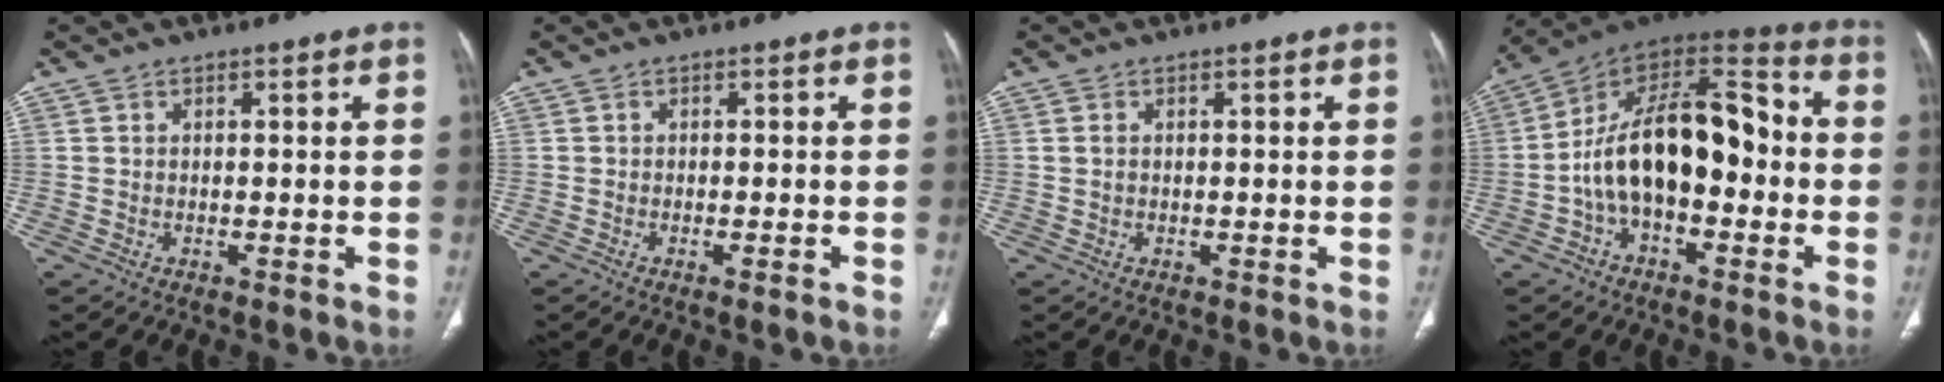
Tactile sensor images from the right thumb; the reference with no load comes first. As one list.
[{"total": 1.1, "force": [-0.6, 0.0, 0.9], "torque": [-0.019, -0.002, -0.009]}, {"total": 0.9, "force": [0.2, 0.7, 0.6], "torque": [-0.014, 0.002, 0.007]}, {"total": 19.8, "force": [-2.4, 10.9, 16.4], "torque": [-0.250, 0.058, -0.047]}]